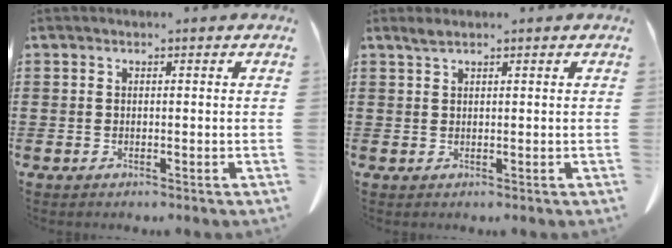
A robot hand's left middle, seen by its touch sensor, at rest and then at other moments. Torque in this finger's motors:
{"motor_torque": [0.09, -0.02, 0.00, 0.00]}